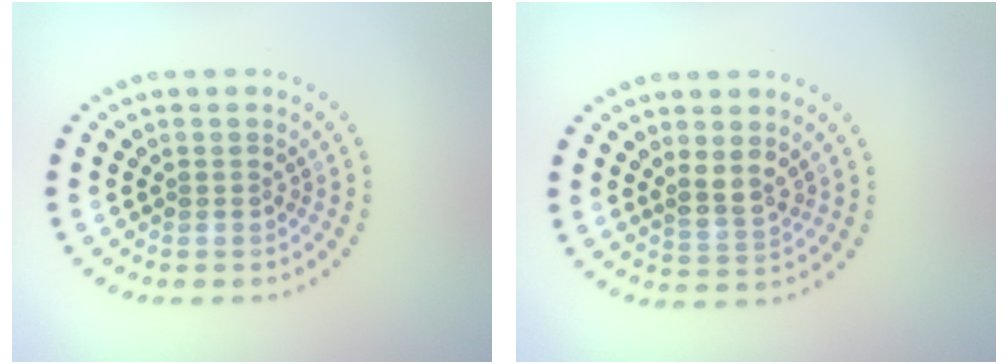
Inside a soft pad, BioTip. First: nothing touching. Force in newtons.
{"total": 1.9, "press": 1.6, "slide": 1.0}